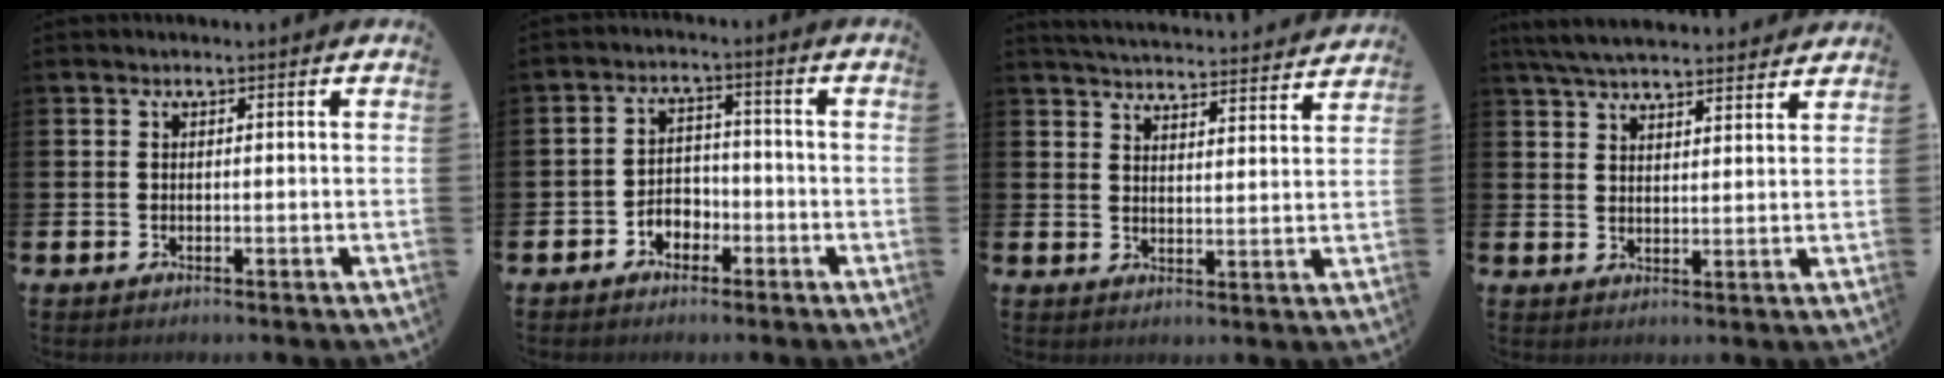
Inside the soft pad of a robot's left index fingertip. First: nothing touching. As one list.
[{"total": 2.9, "force": [-2.1, 2.0, 0.7], "torque": [-0.021, 0.006, -0.048]}, {"total": 4.9, "force": [4.9, 0.1, 0.3], "torque": [-0.019, -0.042, 0.085]}, {"total": 5.7, "force": [5.5, 0.7, 1.4], "torque": [-0.039, -0.024, 0.099]}]